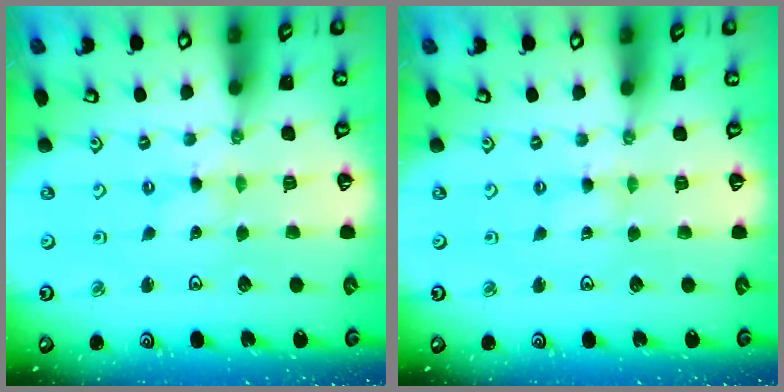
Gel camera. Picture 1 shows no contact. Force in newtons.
{"total": 2.0, "press": 2.0, "slide": 0.3}